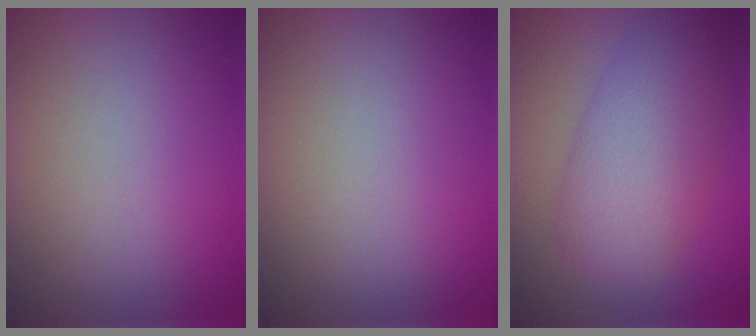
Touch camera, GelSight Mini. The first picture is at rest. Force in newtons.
{"total": 0.0}
{"total": 6.8, "press": 6.8, "slide": 0.1}